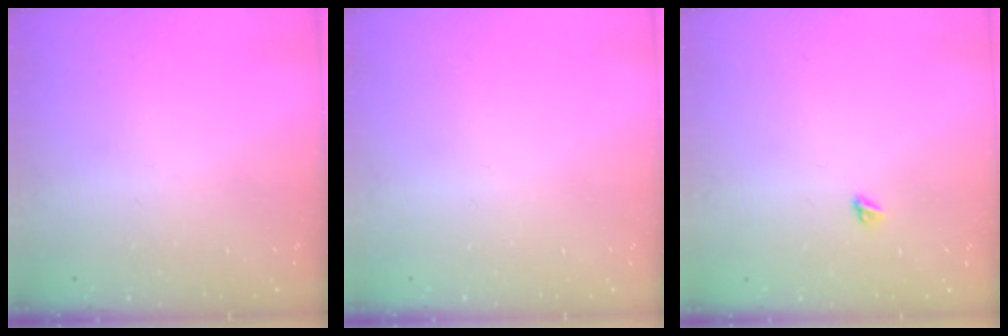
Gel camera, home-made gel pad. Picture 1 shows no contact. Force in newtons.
{"total": 0.0}
{"total": 3.9, "press": 3.8, "slide": 0.5}